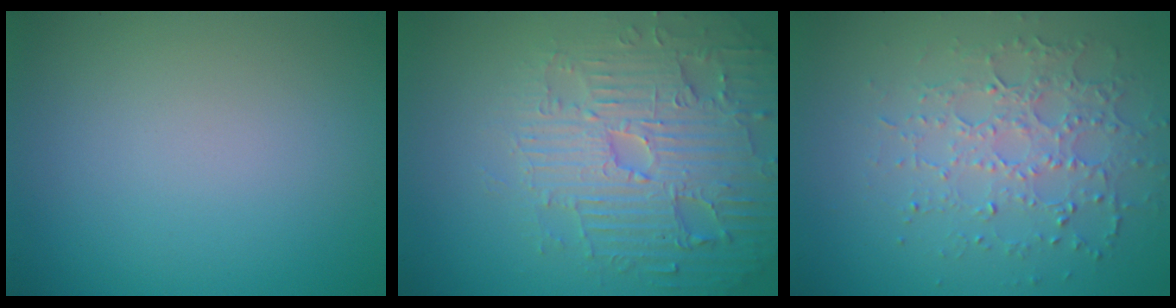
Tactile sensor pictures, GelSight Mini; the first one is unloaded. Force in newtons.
{"total": 5.4, "press": 5.3, "slide": 1.3}
{"total": 3.5, "press": 3.3, "slide": 1.2}